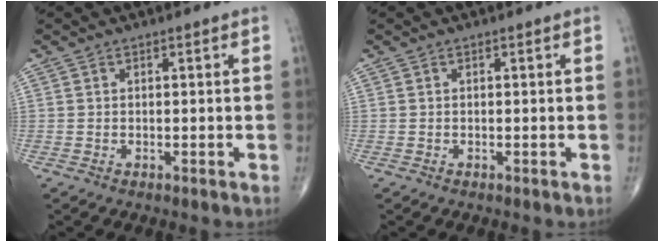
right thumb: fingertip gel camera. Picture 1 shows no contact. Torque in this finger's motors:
{"motor_torque": [0.45, 0.18, 0.25, 0.15, -0.04]}